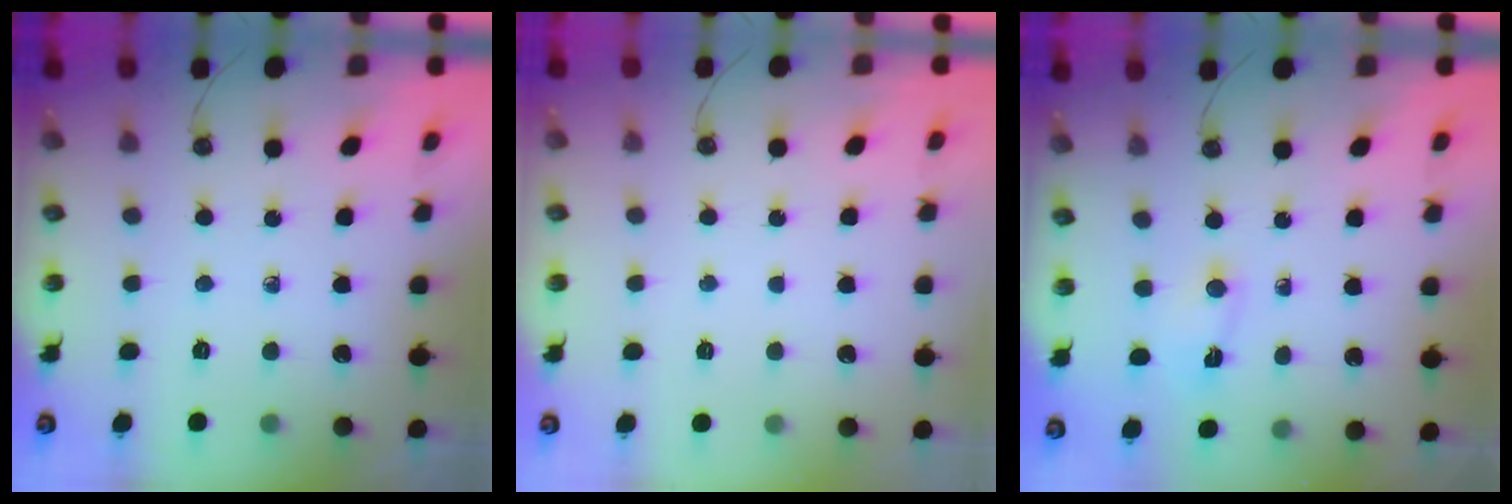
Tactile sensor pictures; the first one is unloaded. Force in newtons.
{"total": 1.0, "press": 1.0, "slide": 0.0}
{"total": 2.8, "press": 1.9, "slide": 2.1}